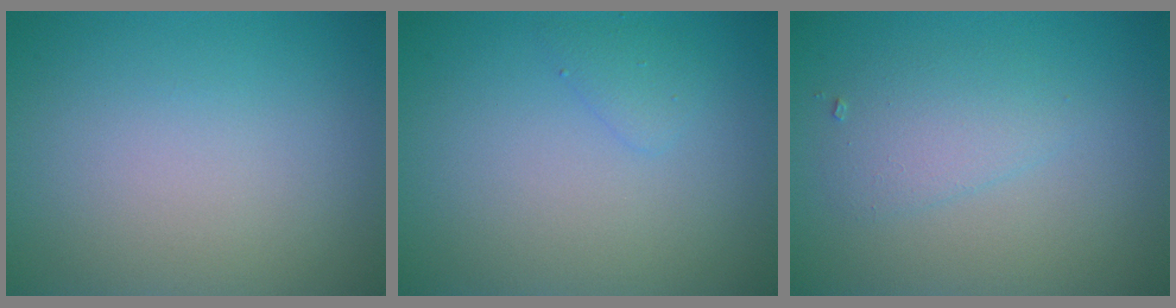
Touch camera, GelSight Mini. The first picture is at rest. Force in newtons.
{"total": 1.0, "press": 1.0, "slide": 0.1}
{"total": 2.2, "press": 2.2, "slide": 0.1}